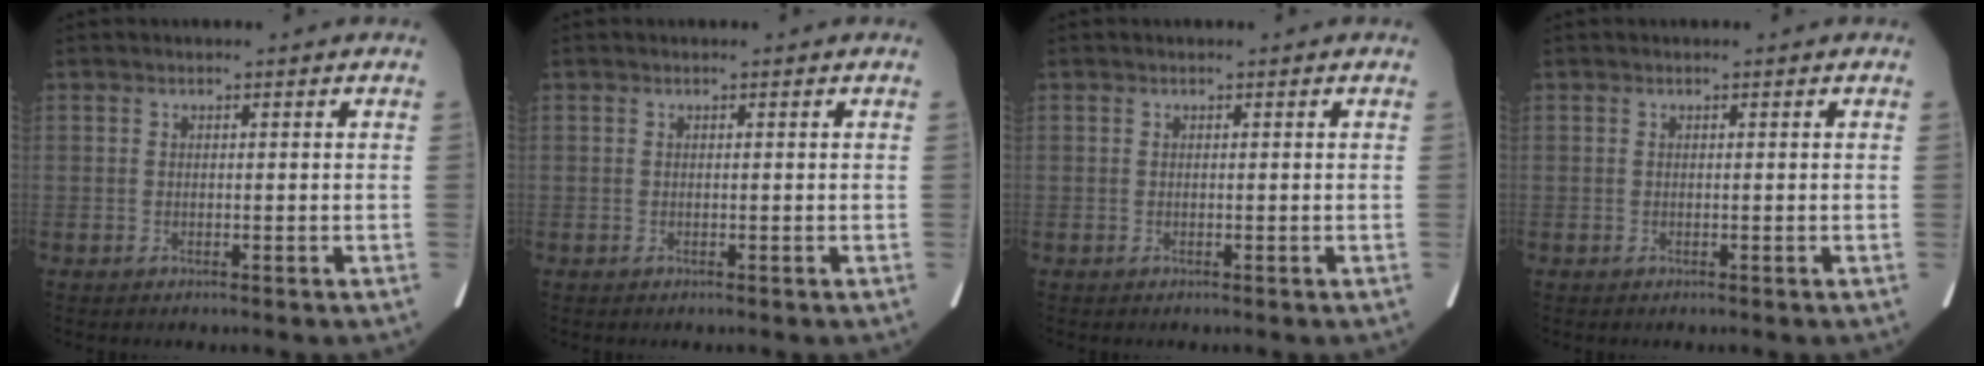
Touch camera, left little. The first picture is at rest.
{"total": 0.0}
{"total": 0.0}
{"total": 0.0}